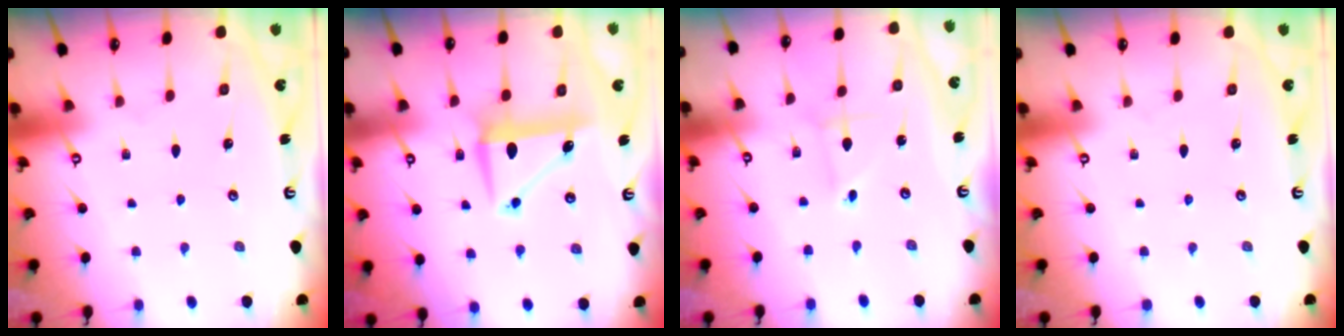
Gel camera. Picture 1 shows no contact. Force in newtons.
{"total": 8.3, "press": 8.1, "slide": 1.4}
{"total": 1.4, "press": 1.4, "slide": 0.1}
{"total": 0.0}